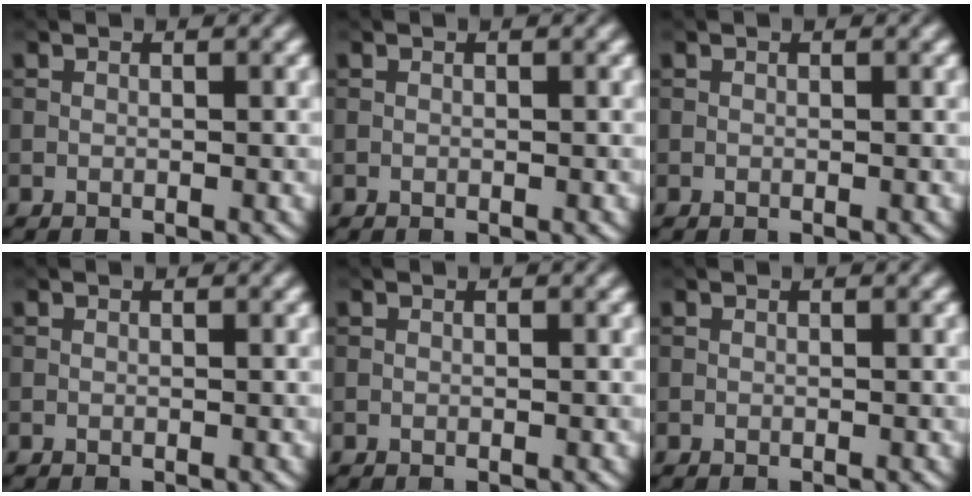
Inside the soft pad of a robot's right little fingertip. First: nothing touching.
{"total": 0.0}
{"total": 0.0}
{"total": 0.0}
{"total": 0.0}
{"total": 0.0}